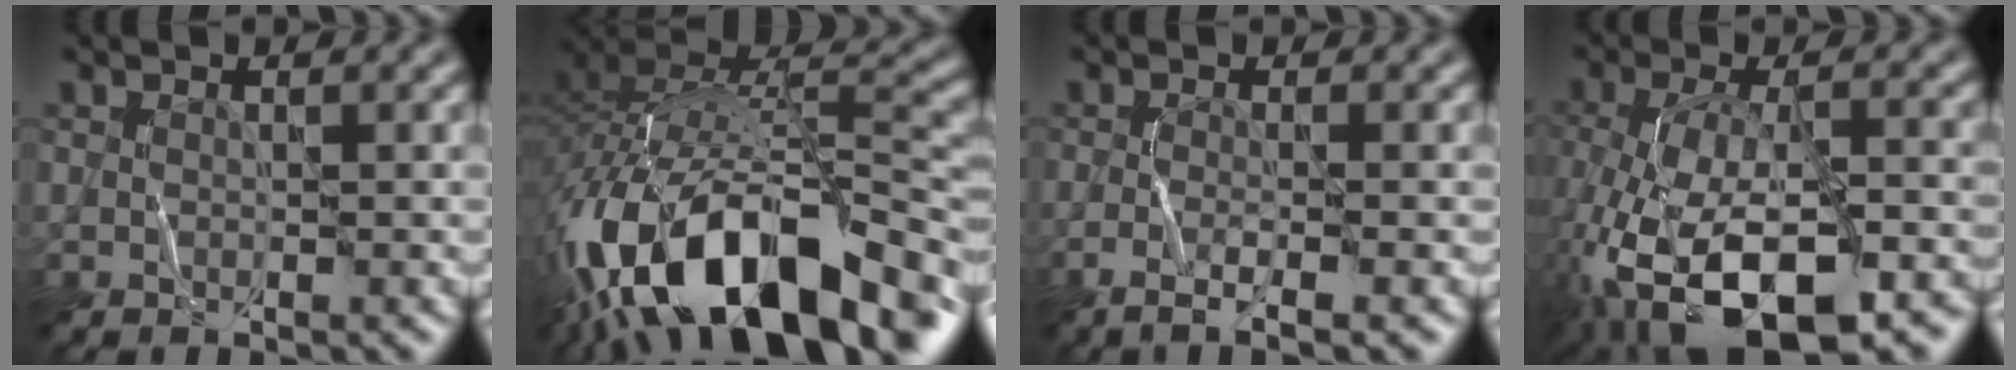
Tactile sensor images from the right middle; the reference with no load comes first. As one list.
[{"total": 16.8, "force": [-9.1, 7.0, 12.2], "torque": [-0.218, 0.021, -0.151]}, {"total": 2.9, "force": [-1.6, 0.6, 2.4], "torque": [-0.033, 0.005, -0.039]}, {"total": 13.6, "force": [-7.2, 5.9, 9.9], "torque": [-0.204, -0.023, -0.109]}]